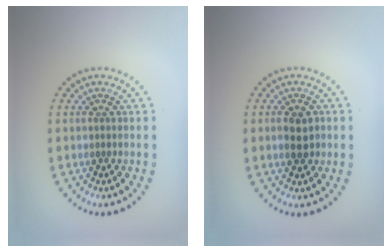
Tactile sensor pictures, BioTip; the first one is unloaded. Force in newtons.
{"total": 2.3, "press": 2.3, "slide": 0.1}